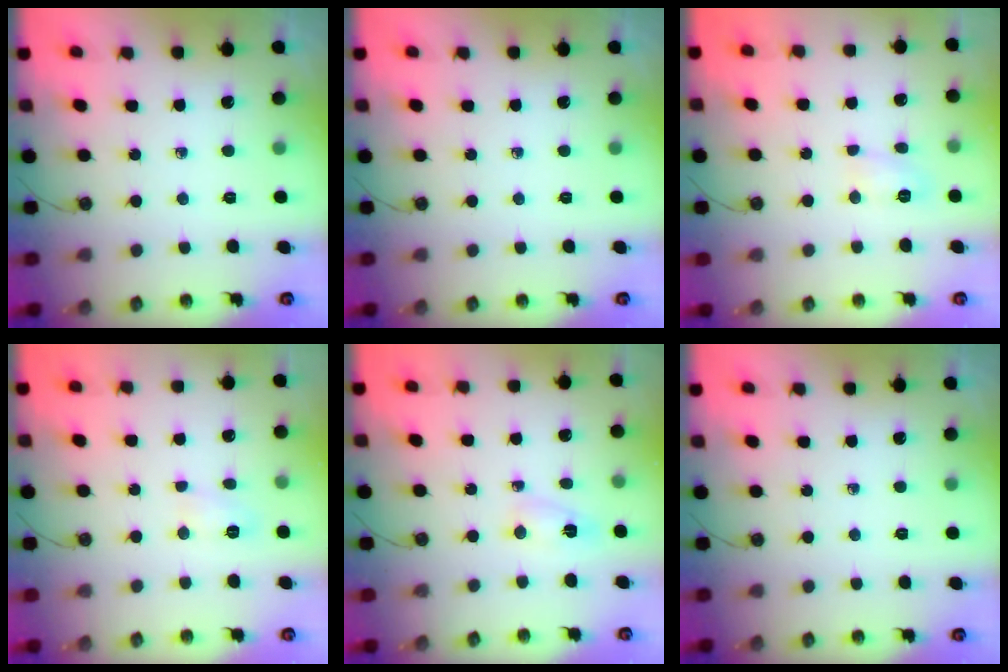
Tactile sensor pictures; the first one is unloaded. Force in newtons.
{"total": 0.0}
{"total": 4.4, "press": 4.4, "slide": 0.4}
{"total": 4.0, "press": 3.9, "slide": 0.6}
{"total": 3.3, "press": 3.3, "slide": 0.4}
{"total": 0.0}